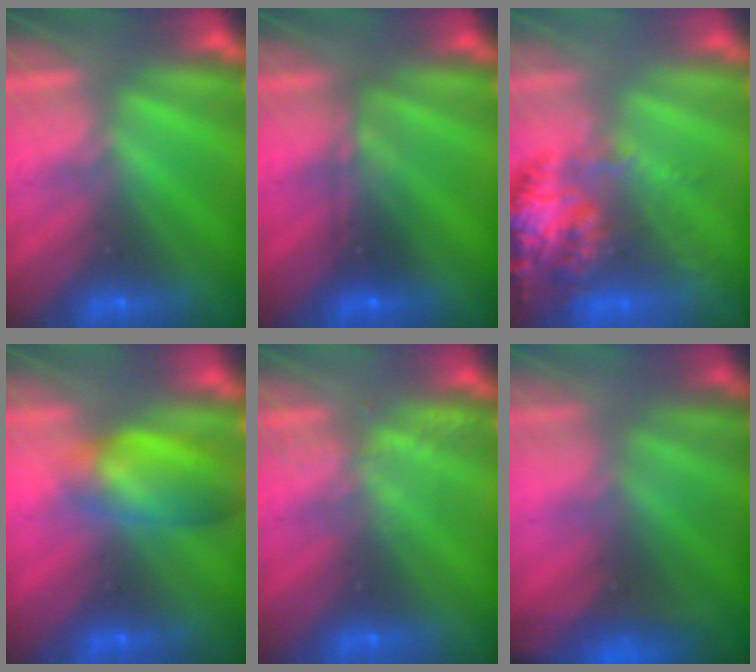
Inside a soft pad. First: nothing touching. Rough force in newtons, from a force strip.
{"total": 2.4}
{"total": 8.0}
{"total": 7.3}
{"total": 2.2}
{"total": 7.0}